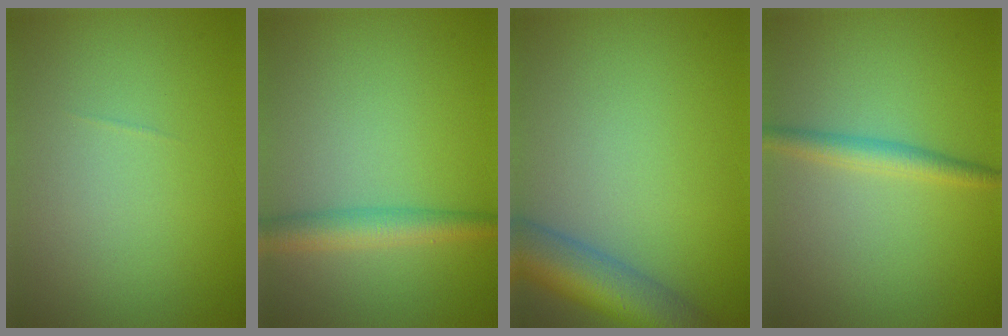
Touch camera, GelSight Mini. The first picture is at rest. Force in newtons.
{"total": 3.5, "press": 3.5, "slide": 0.1}
{"total": 6.9, "press": 6.9, "slide": 0.4}
{"total": 2.2, "press": 2.2, "slide": 0.1}